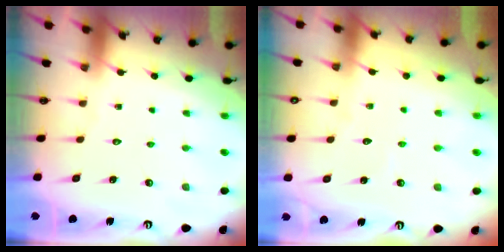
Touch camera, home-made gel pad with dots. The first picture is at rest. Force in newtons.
{"total": 2.5, "press": 2.5, "slide": 0.2}